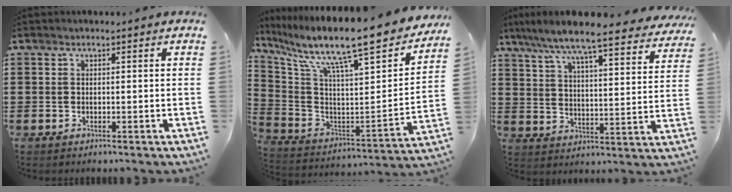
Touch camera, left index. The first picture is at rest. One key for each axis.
{"total": 12.9, "fx": 10.2, "fy": 1.0, "fz": 7.8, "tx": -0.153, "ty": -0.084, "tz": 0.155}
{"total": 7.7, "fx": 6.9, "fy": -0.3, "fz": 3.4, "tx": -0.097, "ty": -0.045, "tz": 0.113}